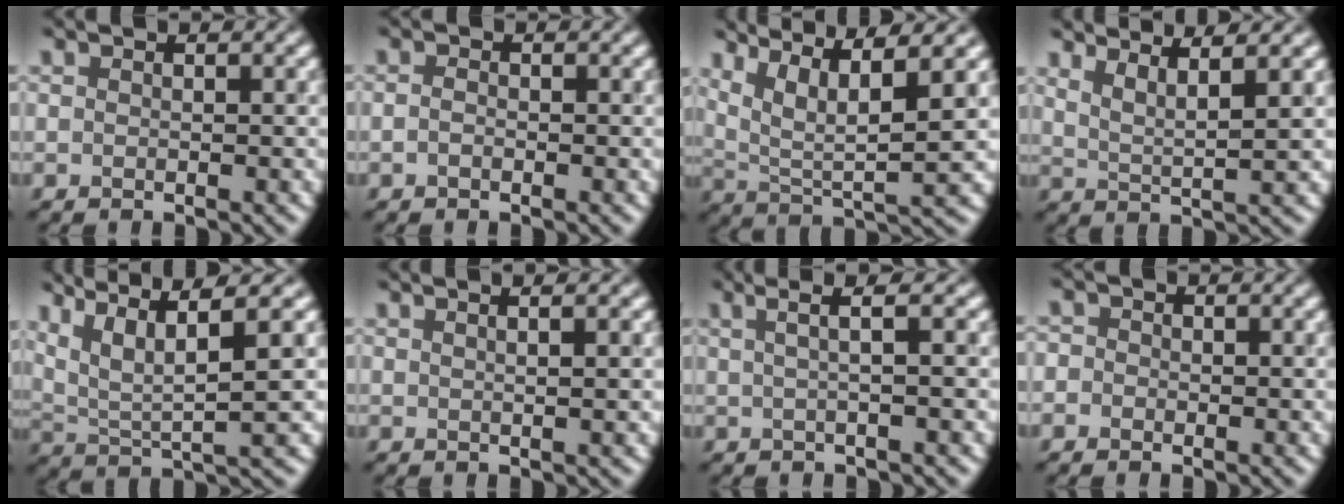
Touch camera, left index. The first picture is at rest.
{"total": 0.6, "force": [-0.6, 0.0, -0.1], "torque": [-0.003, 0.001, -0.003]}
{"total": 7.9, "force": [4.5, 1.5, 6.4], "torque": [-0.120, 0.014, 0.097]}
{"total": 3.4, "force": [2.7, 0.3, 1.9], "torque": [-0.034, 0.006, 0.060]}
{"total": 7.4, "force": [4.2, 1.3, 6.0], "torque": [-0.119, 0.017, 0.092]}
{"total": 4.7, "force": [2.5, 2.0, 3.4], "torque": [-0.015, 0.041, 0.007]}
{"total": 2.6, "force": [0.8, 0.4, 2.4], "torque": [-0.037, 0.009, 0.011]}
{"total": 0.8, "force": [-0.6, 0.4, -0.5], "torque": [0.009, -0.001, -0.005]}